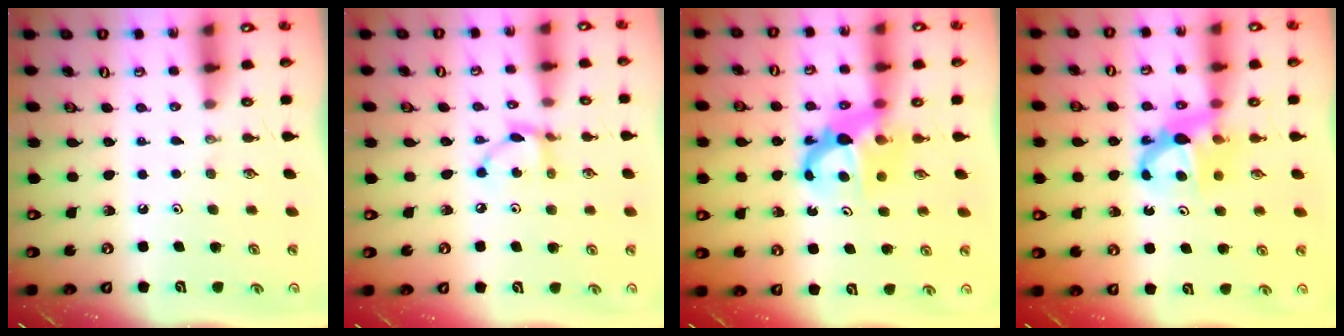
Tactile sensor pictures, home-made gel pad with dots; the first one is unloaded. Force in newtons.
{"total": 5.9, "press": 5.9, "slide": 0.2}
{"total": 6.8, "press": 6.7, "slide": 0.5}
{"total": 7.2, "press": 7.2, "slide": 0.1}